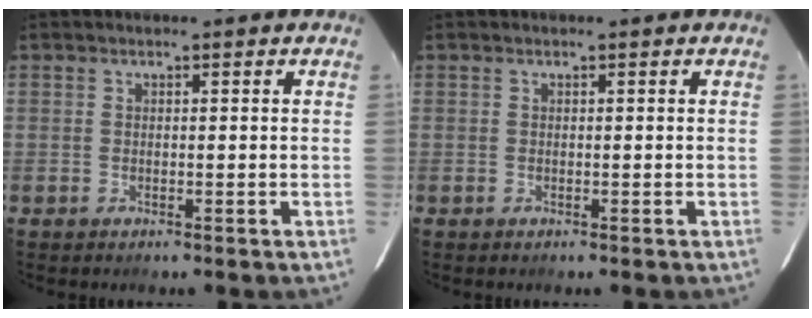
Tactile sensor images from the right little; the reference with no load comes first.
{"total": 0.0}